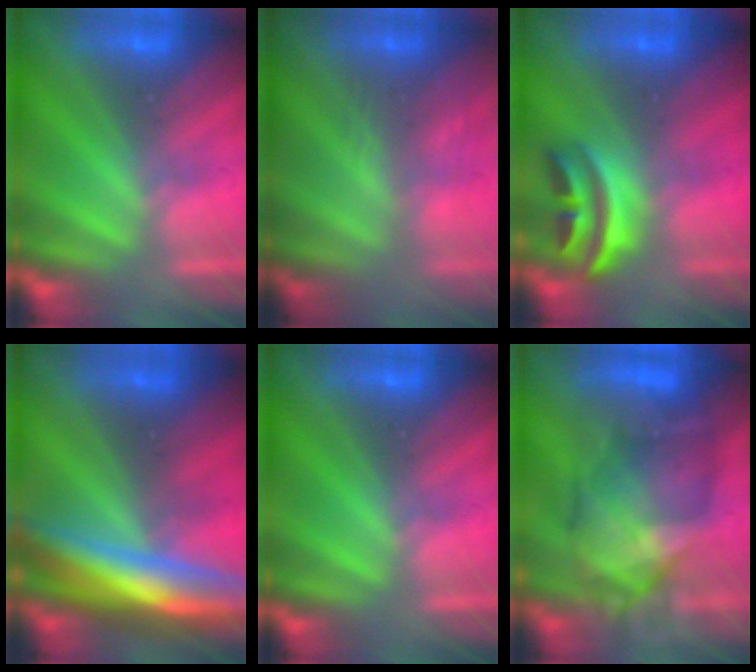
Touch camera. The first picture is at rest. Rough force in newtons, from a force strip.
{"total": 2.9}
{"total": 2.9}
{"total": 9.3}
{"total": 0.0}
{"total": 7.7}